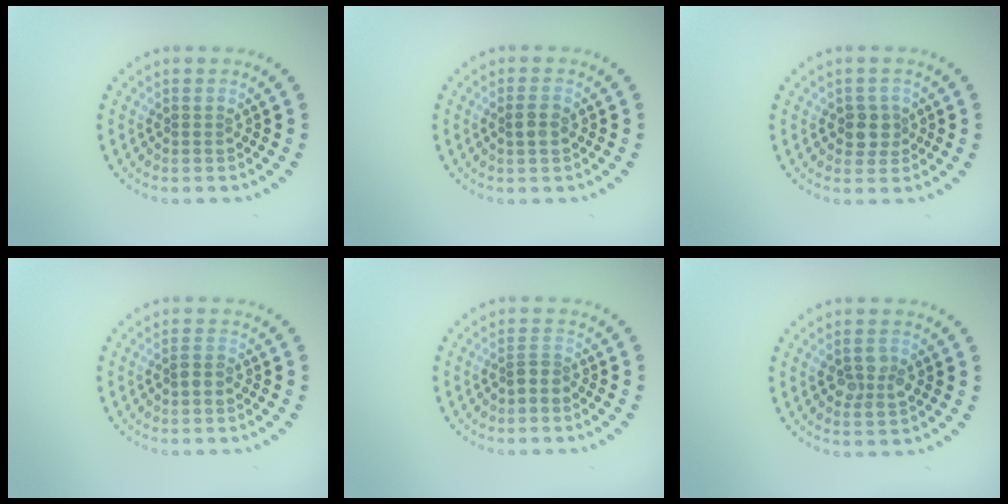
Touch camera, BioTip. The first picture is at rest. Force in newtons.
{"total": 1.5, "press": 1.5, "slide": 0.2}
{"total": 2.1, "press": 1.8, "slide": 1.0}
{"total": 1.3, "press": 1.2, "slide": 0.5}
{"total": 1.4, "press": 0.9, "slide": 1.1}
{"total": 2.4, "press": 2.4, "slide": 0.1}